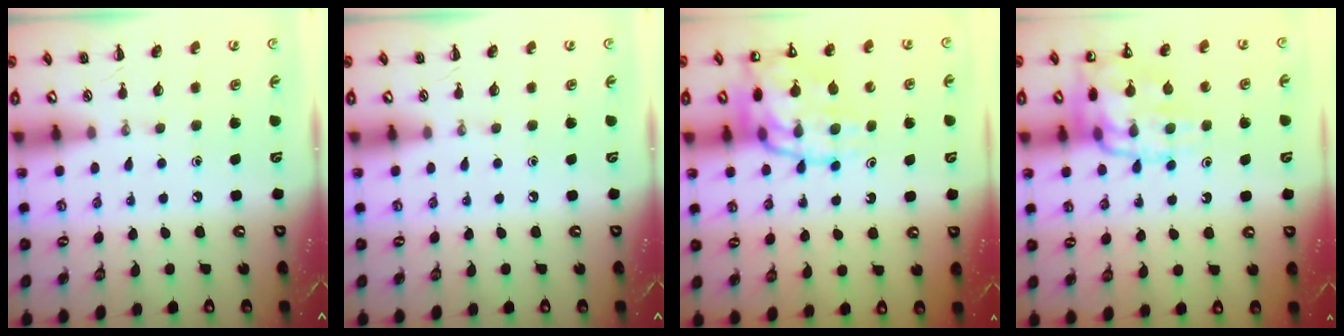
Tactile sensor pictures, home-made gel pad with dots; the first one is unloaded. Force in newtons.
{"total": 0.0}
{"total": 19.4, "press": 19.1, "slide": 3.5}
{"total": 16.1, "press": 16.0, "slide": 2.0}